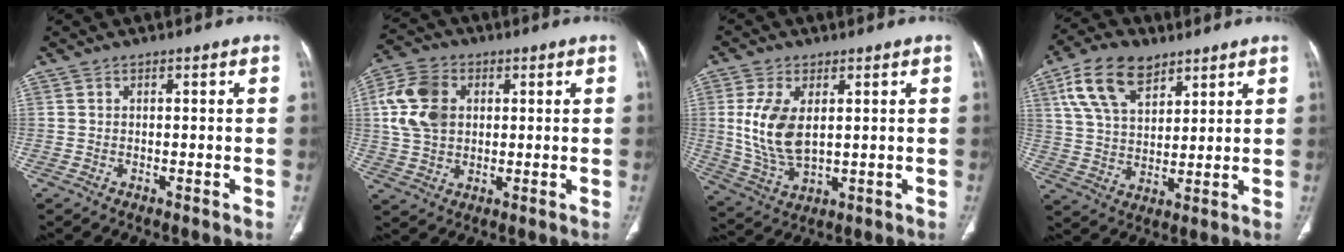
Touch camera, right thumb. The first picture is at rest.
{"total": 11.4, "force": [2.3, 8.3, 7.4], "torque": [-0.136, 0.007, 0.041]}
{"total": 10.8, "force": [1.9, 5.9, 8.9], "torque": [-0.183, -0.015, 0.049]}
{"total": 13.2, "force": [7.1, 7.4, 8.2], "torque": [-0.139, -0.016, 0.137]}